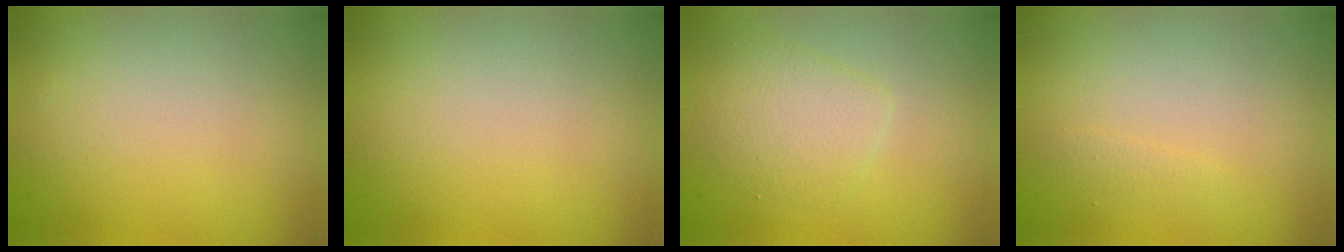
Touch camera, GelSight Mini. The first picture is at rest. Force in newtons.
{"total": 0.0}
{"total": 2.8, "press": 2.8, "slide": 0.1}
{"total": 0.6, "press": 0.6, "slide": 0.1}